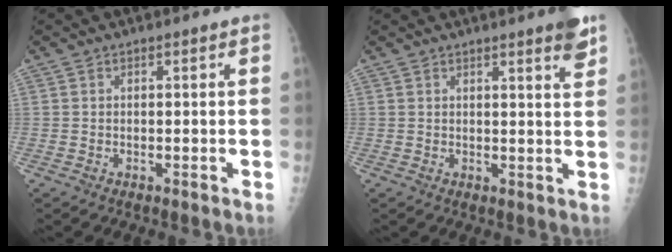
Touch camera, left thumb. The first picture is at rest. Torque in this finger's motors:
{"motor_torque": [2.48, 0.89, 0.37, -0.42, 0.02]}